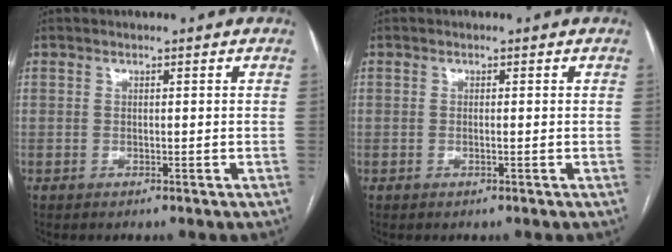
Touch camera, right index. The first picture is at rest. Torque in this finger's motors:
{"motor_torque": [-0.12, 0.06, -0.04, -0.01]}